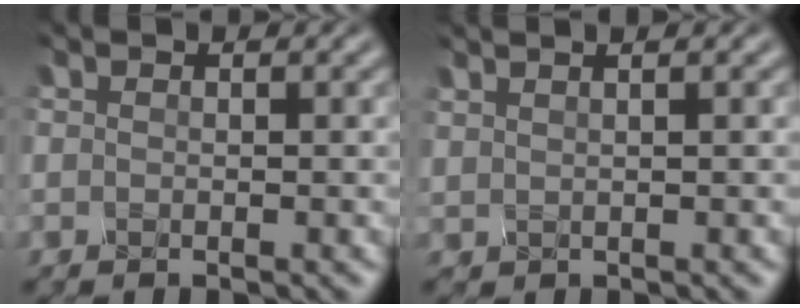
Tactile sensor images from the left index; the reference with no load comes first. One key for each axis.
{"total": 3.2, "fx": 2.2, "fy": 1.4, "fz": 1.8, "tx": -0.003, "ty": 0.028, "tz": 0.003}